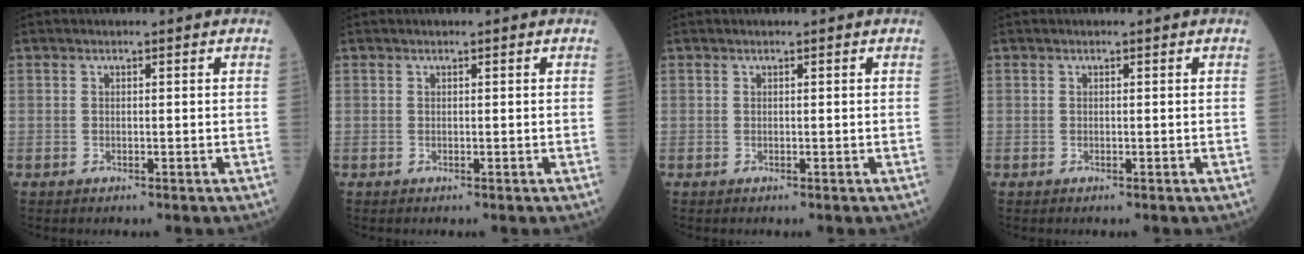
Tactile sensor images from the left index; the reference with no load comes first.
{"total": 0.0}
{"total": 0.0}
{"total": 0.0}